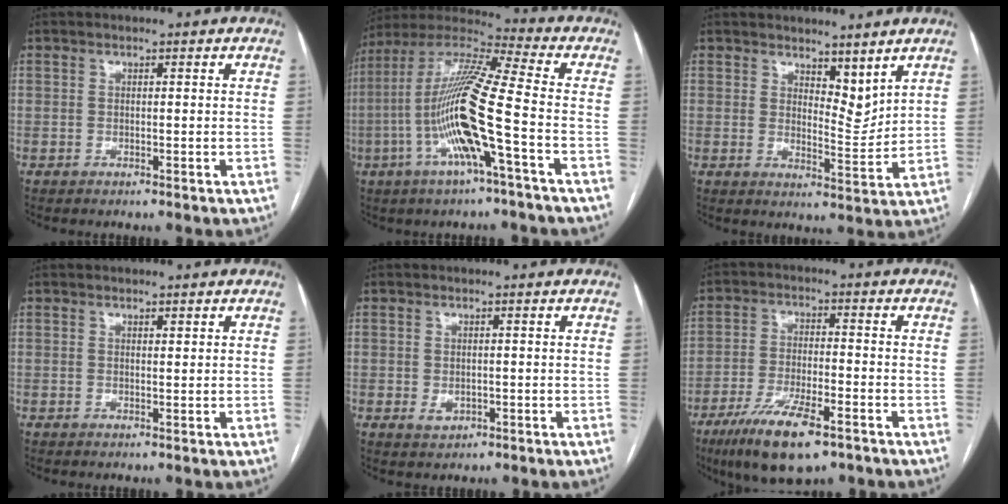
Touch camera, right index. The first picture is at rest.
{"total": 16.2, "force": [-4.2, 0.1, 15.7], "torque": [-0.315, 0.003, -0.089]}
{"total": 5.3, "force": [4.3, 1.9, 2.4], "torque": [-0.036, -0.013, 0.077]}
{"total": 0.6, "force": [0.5, 0.0, 0.3], "torque": [-0.007, -0.003, 0.009]}
{"total": 1.7, "force": [-0.4, 1.4, 0.9], "torque": [-0.012, -0.001, 0.001]}
{"total": 11.2, "force": [-7.1, 2.7, 8.2], "torque": [-0.153, -0.020, -0.118]}